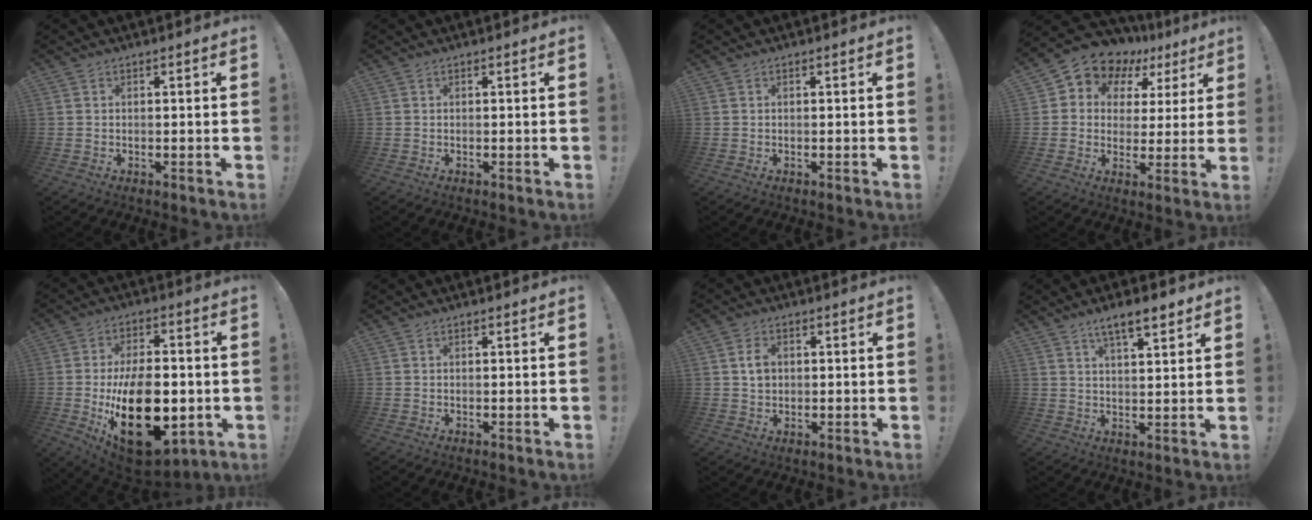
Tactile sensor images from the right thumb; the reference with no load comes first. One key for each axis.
{"total": 0.0}
{"total": 0.0}
{"total": 8.0, "fx": 5.5, "fy": 5.5, "fz": 2.0, "tx": -0.041, "ty": -0.051, "tz": 0.103}
{"total": 25.8, "fx": -4.9, "fy": 14.8, "fz": 20.5, "tx": -0.340, "ty": 0.009, "tz": -0.058}
{"total": 0.0}
{"total": 4.5, "fx": 0.7, "fy": 3.5, "fz": 2.8, "tx": -0.039, "ty": 0.003, "tz": 0.012}
{"total": 7.6, "fx": 5.3, "fy": 2.1, "fz": 5.0, "tx": -0.071, "ty": -0.027, "tz": 0.089}